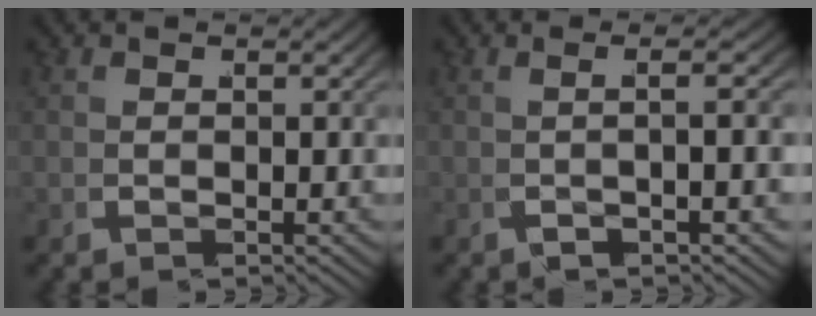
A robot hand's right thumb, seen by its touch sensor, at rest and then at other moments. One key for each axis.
{"total": 2.9, "fx": -0.3, "fy": 0.4, "fz": 2.9, "tx": -0.058, "ty": 0.015, "tz": -0.002}